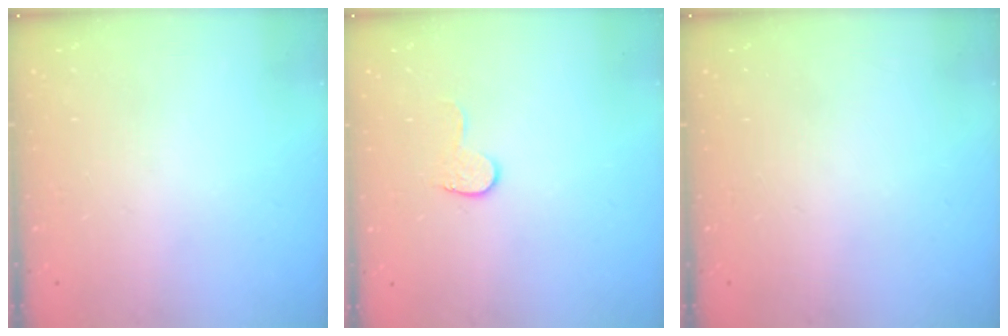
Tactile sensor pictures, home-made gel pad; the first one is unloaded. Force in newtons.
{"total": 5.6, "press": 5.6, "slide": 0.5}
{"total": 0.0}